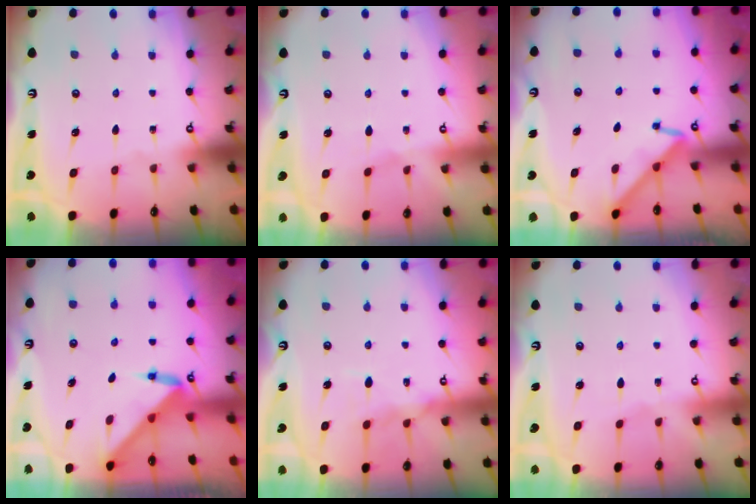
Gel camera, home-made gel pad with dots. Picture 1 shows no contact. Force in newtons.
{"total": 3.7, "press": 3.6, "slide": 0.5}
{"total": 3.3, "press": 3.2, "slide": 0.6}
{"total": 3.3, "press": 3.3, "slide": 0.2}
{"total": 9.4, "press": 9.3, "slide": 0.8}
{"total": 2.4, "press": 2.4, "slide": 0.5}